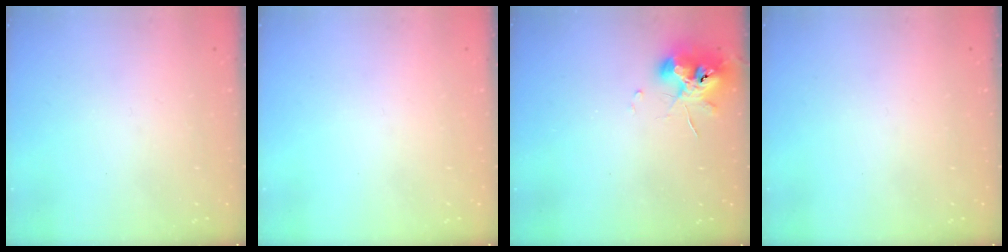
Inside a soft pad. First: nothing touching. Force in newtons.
{"total": 0.0}
{"total": 10.0, "press": 9.9, "slide": 1.4}
{"total": 0.0}